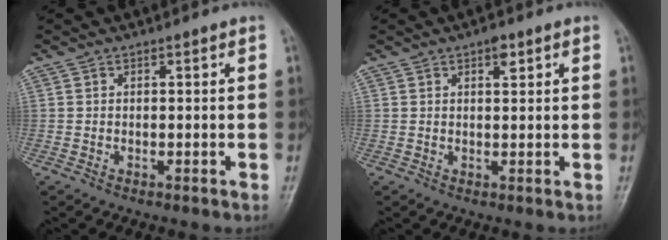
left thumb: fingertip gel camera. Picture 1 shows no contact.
{"total": 2.4, "force": [1.4, 1.1, 1.7], "torque": [-0.019, -0.004, 0.018]}